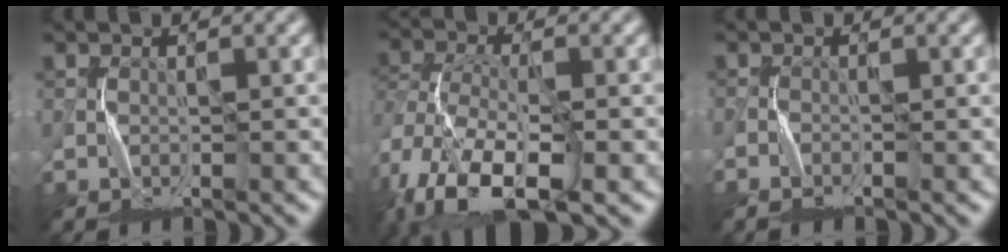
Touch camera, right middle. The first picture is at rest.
{"total": 12.0, "force": [-6.1, 6.0, 8.4], "torque": [-0.183, -0.027, -0.103]}
{"total": 1.4, "force": [-0.9, 0.4, 0.9], "torque": [-0.025, 0.001, -0.023]}